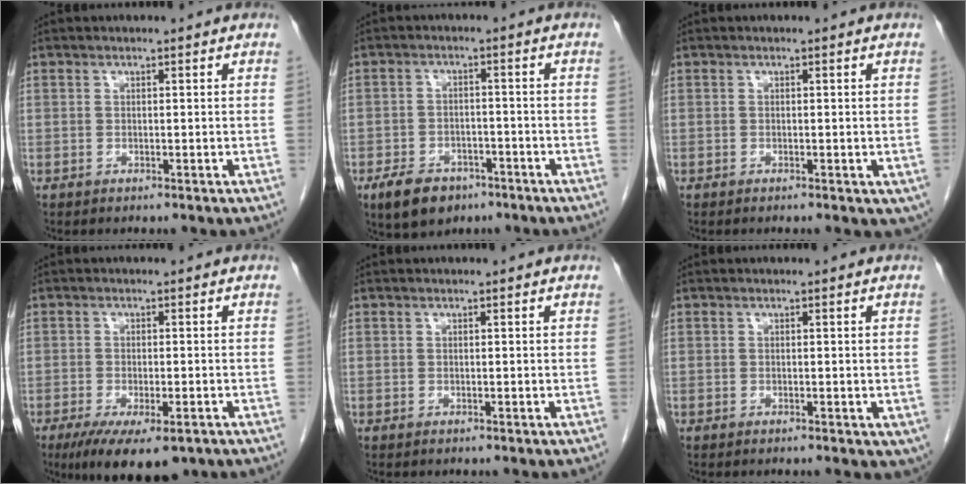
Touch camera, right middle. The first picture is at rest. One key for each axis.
{"total": 7.1, "fx": -4.6, "fy": 4.2, "fz": 3.4, "tx": -0.065, "ty": -0.001, "tz": -0.070}
{"total": 2.9, "fx": -1.5, "fy": 1.1, "fz": 2.3, "tx": -0.017, "ty": -0.004, "tz": -0.021}
{"total": 10.3, "fx": -6.6, "fy": 3.3, "fz": 7.2, "tx": -0.111, "ty": -0.018, "tz": -0.099}
{"total": 0.0}
{"total": 2.4, "fx": -1.1, "fy": 0.9, "fz": 2.0, "tx": -0.014, "ty": -0.002, "tz": -0.014}